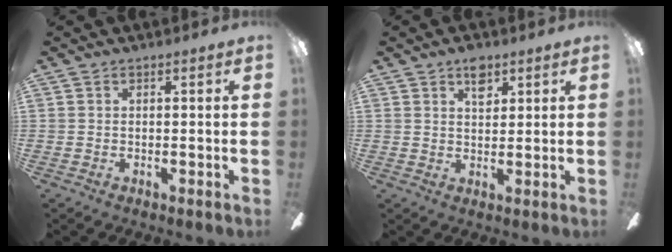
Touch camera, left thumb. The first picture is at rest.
{"total": 4.8, "force": [3.0, 2.6, 2.8], "torque": [-0.029, -0.008, 0.048]}